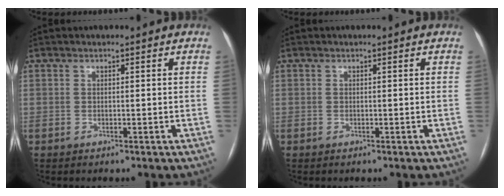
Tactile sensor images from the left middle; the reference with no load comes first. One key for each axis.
{"total": 0.0}